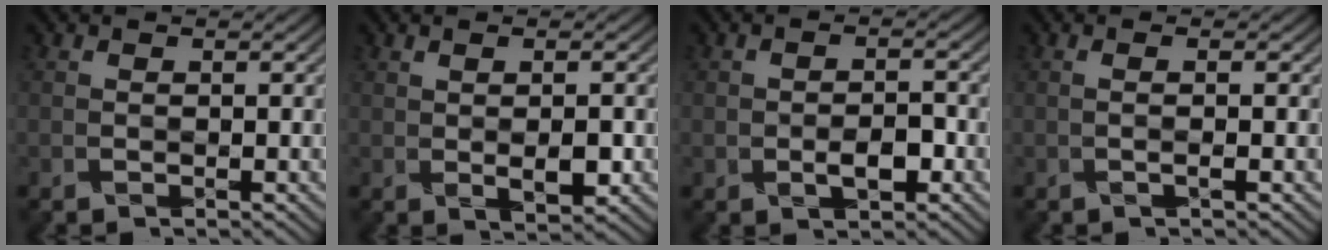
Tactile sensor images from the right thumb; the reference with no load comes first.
{"total": 2.7, "force": [0.1, 0.7, 2.6], "torque": [-0.051, 0.001, 0.009]}
{"total": 2.7, "force": [-1.0, 1.3, 2.1], "torque": [-0.037, -0.001, -0.014]}
{"total": 1.2, "force": [-0.1, 0.2, 1.2], "torque": [-0.022, 0.002, -0.008]}